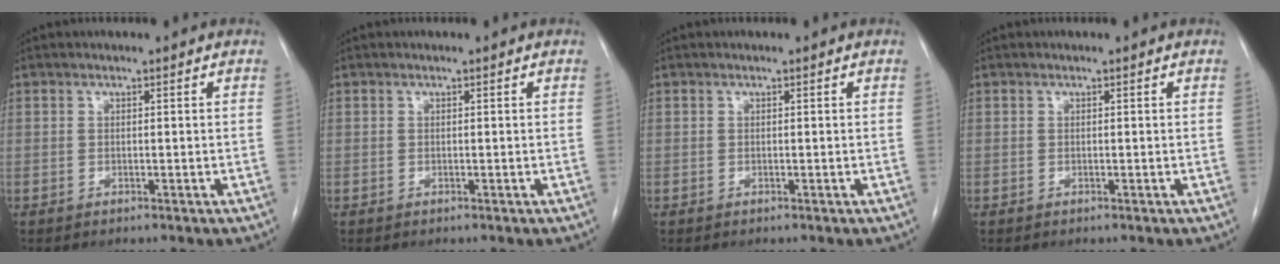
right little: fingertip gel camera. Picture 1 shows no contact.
{"total": 0.0}
{"total": 0.0}
{"total": 0.0}